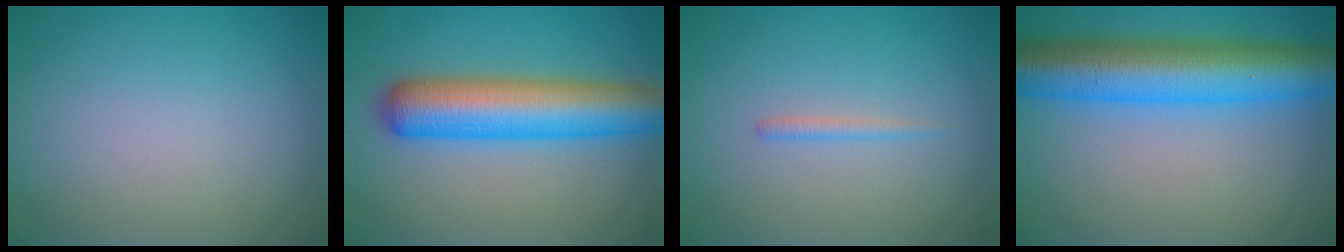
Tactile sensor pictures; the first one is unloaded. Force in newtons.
{"total": 8.6, "press": 8.6, "slide": 0.2}
{"total": 0.8, "press": 0.8, "slide": 0.1}
{"total": 10.3, "press": 10.3, "slide": 0.1}